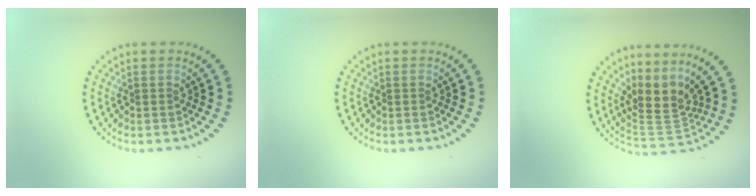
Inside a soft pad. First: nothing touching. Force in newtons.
{"total": 0.0}
{"total": 3.9, "press": 2.6, "slide": 2.9}